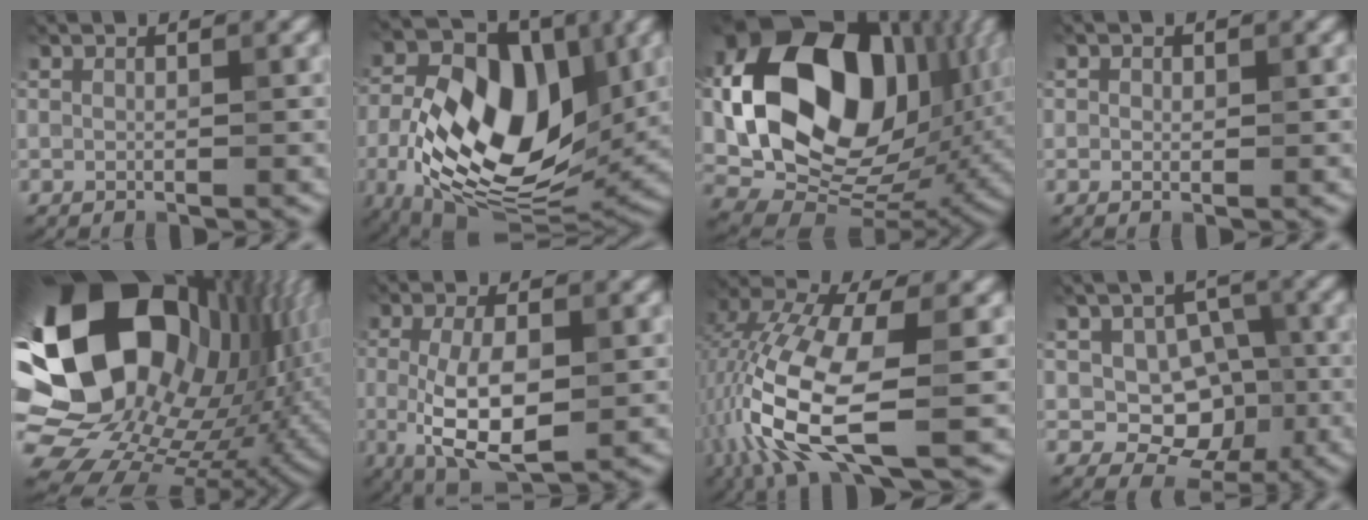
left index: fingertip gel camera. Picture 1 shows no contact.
{"total": 14.7, "force": [-0.7, 8.9, 11.7], "torque": [-0.202, -0.003, -0.031]}
{"total": 17.7, "force": [3.3, 12.6, 12.0], "torque": [-0.223, -0.004, 0.068]}
{"total": 0.7, "force": [0.2, 0.7, 0.1], "torque": [-0.001, -0.006, 0.000]}
{"total": 22.2, "force": [1.3, 16.1, 15.3], "torque": [-0.293, -0.037, 0.019]}
{"total": 7.1, "force": [-0.7, 2.9, 6.4], "torque": [-0.133, -0.008, -0.011]}
{"total": 11.5, "force": [-3.1, 4.2, 10.3], "torque": [-0.233, -0.007, -0.064]}
{"total": 6.9, "force": [-0.8, 5.5, 4.1], "torque": [-0.042, -0.005, -0.022]}